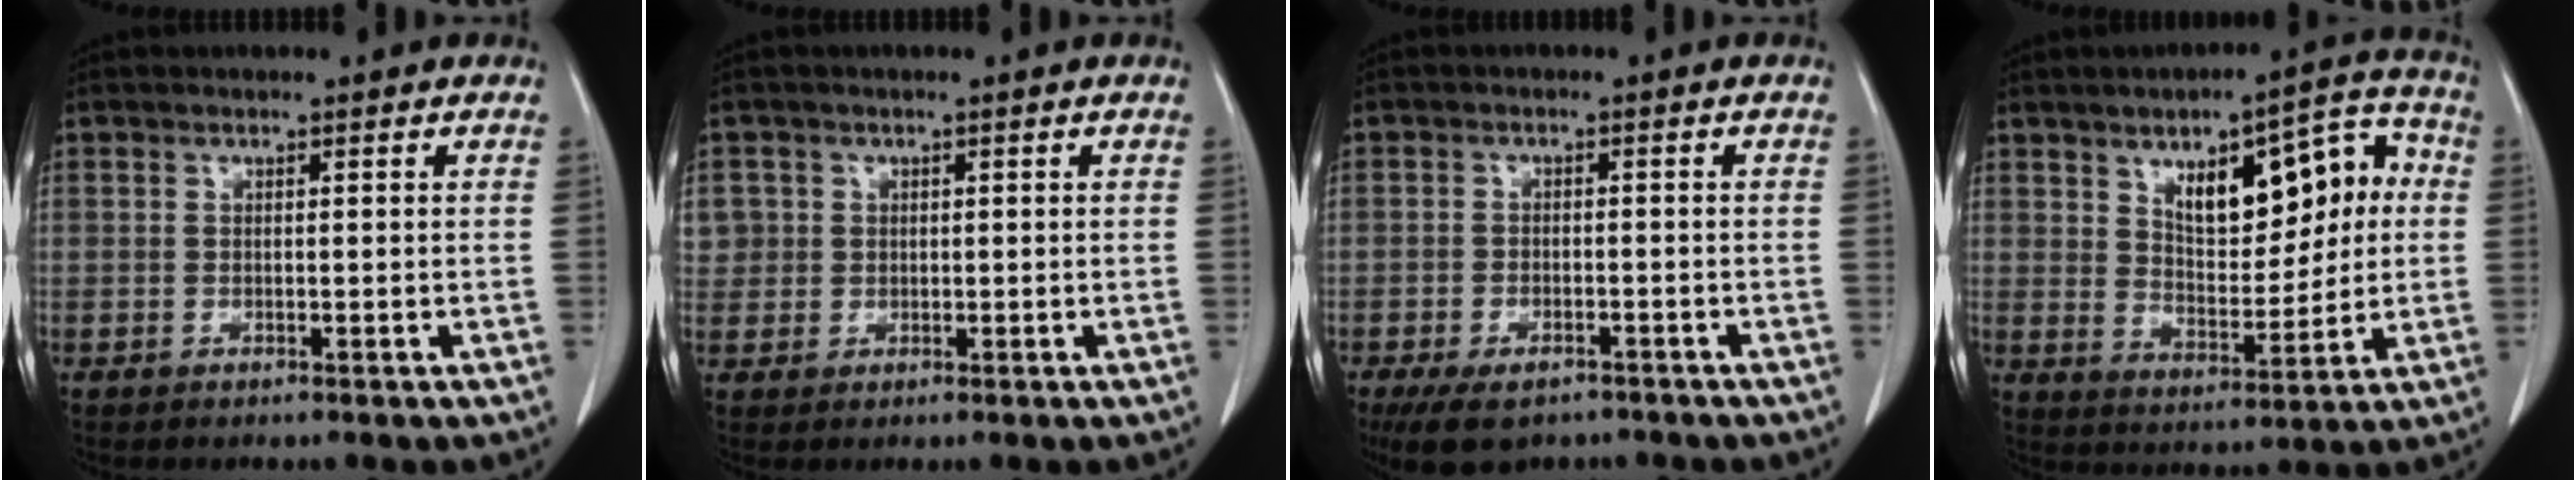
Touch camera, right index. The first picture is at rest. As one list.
[{"total": 3.2, "force": [0.8, 3.1, 0.0], "torque": [0.020, 0.008, 0.020]}, {"total": 7.7, "force": [-5.8, 3.4, 3.9], "torque": [-0.065, -0.006, -0.087]}, {"total": 13.7, "force": [3.7, 5.7, 11.9], "torque": [-0.159, 0.032, 0.064]}]